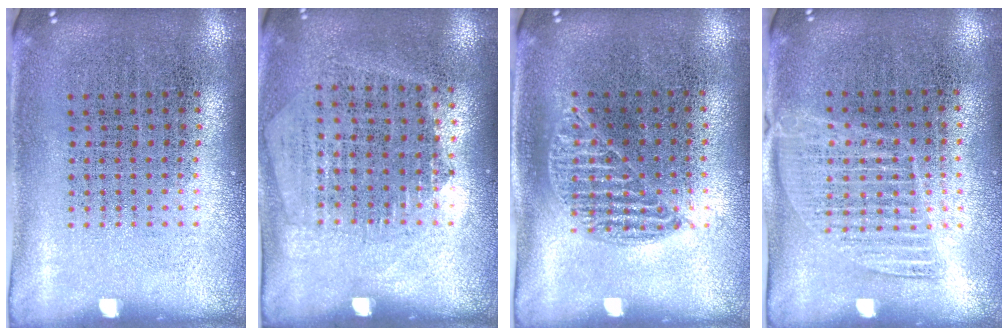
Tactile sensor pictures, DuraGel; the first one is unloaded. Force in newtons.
{"total": 1.2, "press": 1.1, "slide": 0.5}
{"total": 0.9, "press": 0.8, "slide": 0.4}
{"total": 1.3, "press": 1.1, "slide": 0.6}